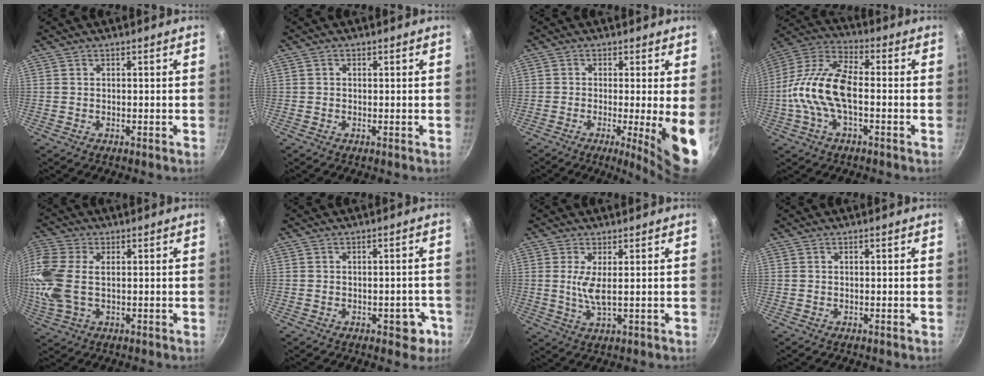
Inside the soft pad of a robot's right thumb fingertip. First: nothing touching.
{"total": 0.5, "force": [0.1, 0.5, 0.1], "torque": [-0.001, 0.004, 0.001]}
{"total": 9.2, "force": [-1.2, 0.9, 9.1], "torque": [-0.121, -0.018, -0.018]}
{"total": 14.9, "force": [-2.1, 7.0, 13.1], "torque": [-0.252, 0.038, -0.058]}
{"total": 11.2, "force": [1.0, 6.5, 9.1], "torque": [-0.206, 0.007, 0.017]}
{"total": 4.5, "force": [-1.9, 2.8, 2.9], "torque": [-0.004, 0.023, -0.016]}
{"total": 4.4, "force": [0.8, 0.9, 4.2], "torque": [-0.097, -0.010, 0.017]}
{"total": 0.0}